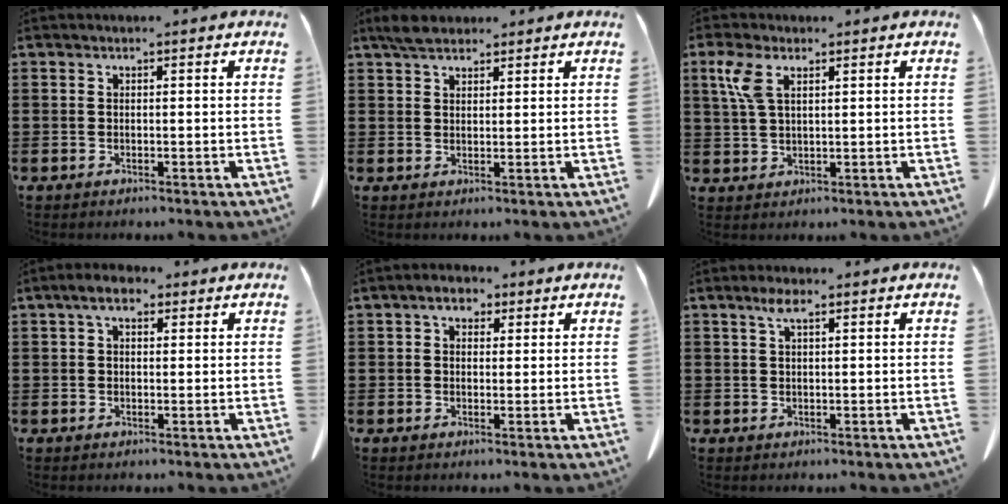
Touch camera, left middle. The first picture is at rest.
{"total": 3.4, "force": [2.8, 1.2, 1.4], "torque": [-0.035, 0.006, 0.053]}
{"total": 5.2, "force": [2.4, 2.1, 4.1], "torque": [-0.100, 0.004, 0.041]}
{"total": 3.8, "force": [2.1, 1.7, 2.6], "torque": [-0.051, 0.009, 0.034]}
{"total": 3.0, "force": [1.8, 1.8, 1.7], "torque": [-0.035, 0.009, 0.029]}
{"total": 2.3, "force": [1.1, 0.9, 1.8], "torque": [-0.042, 0.007, 0.019]}